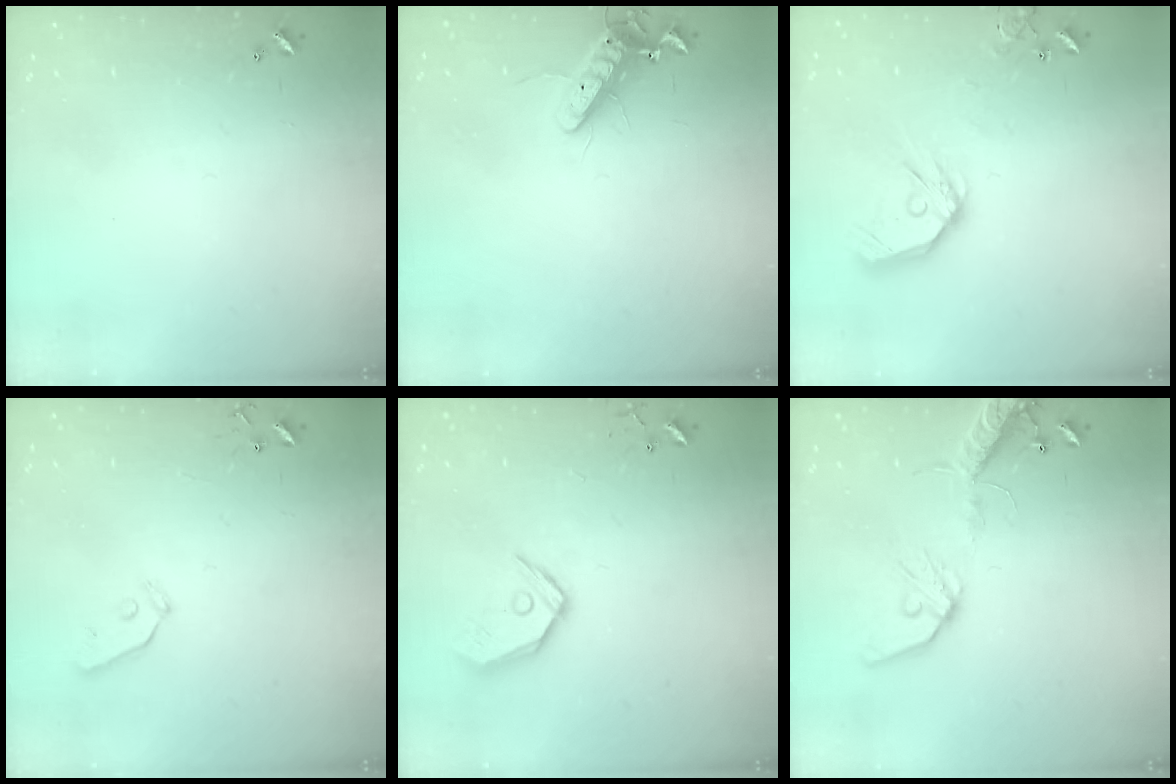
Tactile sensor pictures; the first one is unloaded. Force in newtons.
{"total": 11.2, "press": 11.1, "slide": 1.4}
{"total": 15.3, "press": 15.1, "slide": 2.1}
{"total": 5.7, "press": 5.7, "slide": 0.4}
{"total": 12.4, "press": 12.2, "slide": 1.9}
{"total": 14.1, "press": 13.8, "slide": 3.0}